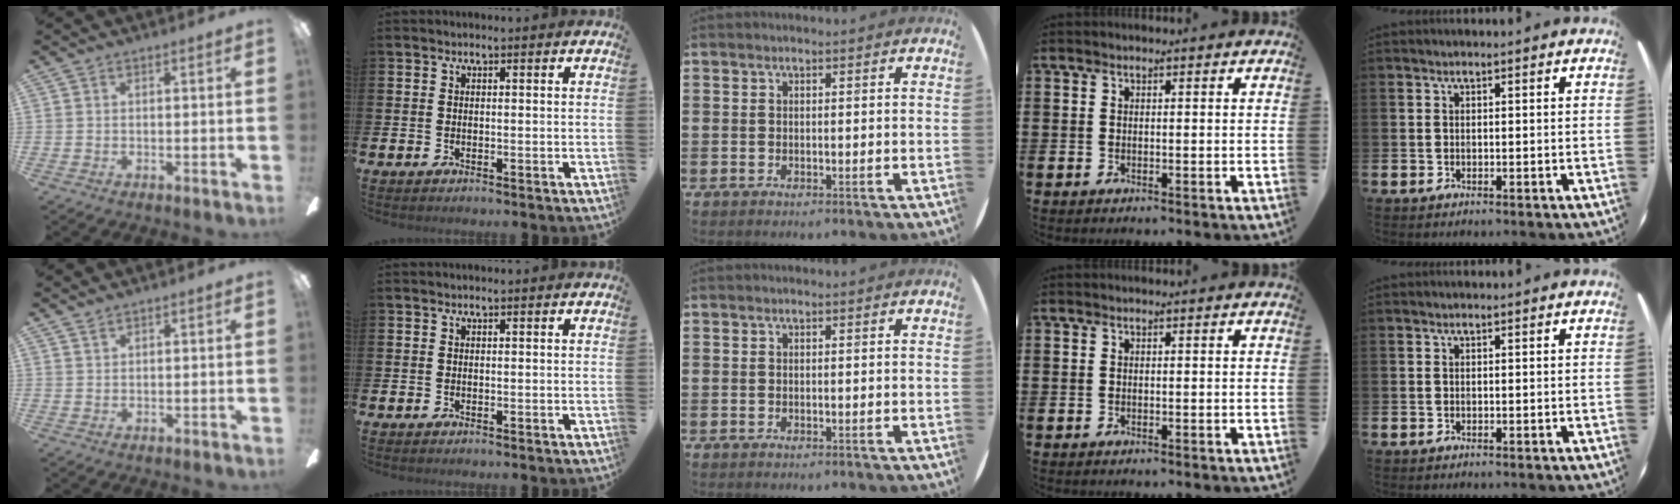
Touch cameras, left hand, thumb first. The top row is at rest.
{"thumb": {"total": 0.8, "force": [0.8, 0.2, 0.2], "torque": [-0.004, 0.000, 0.015]}}